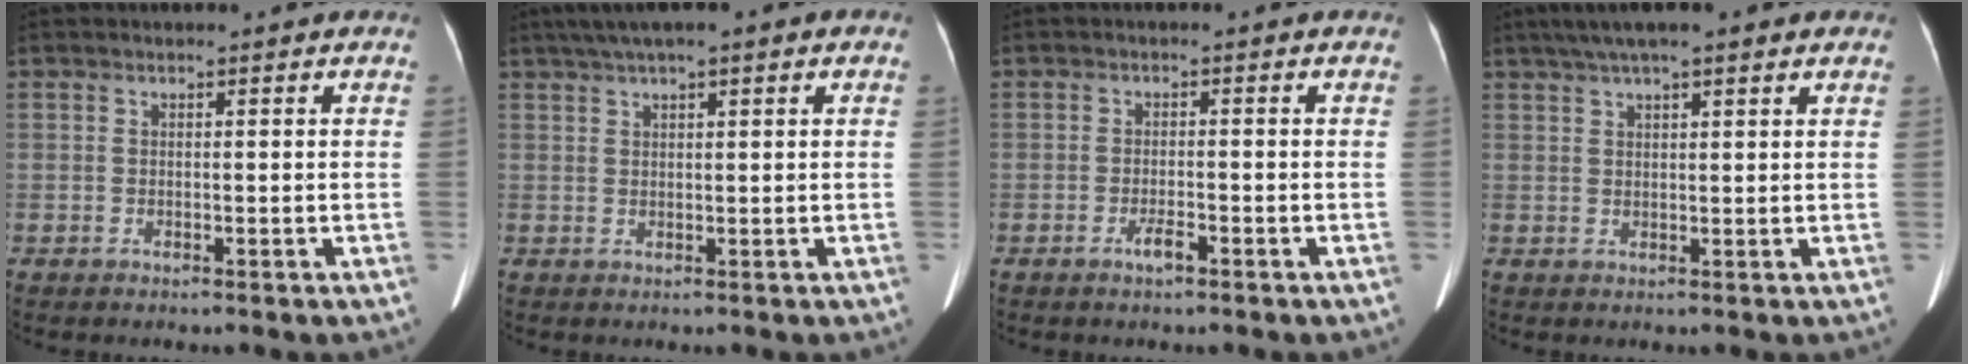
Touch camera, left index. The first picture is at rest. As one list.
[{"total": 7.1, "force": [4.4, 0.9, 5.4], "torque": [-0.091, 0.039, 0.067]}, {"total": 1.9, "force": [-1.3, 0.3, 1.3], "torque": [-0.026, -0.001, -0.022]}, {"total": 9.2, "force": [6.7, 1.3, 6.2], "torque": [-0.096, 0.042, 0.096]}]